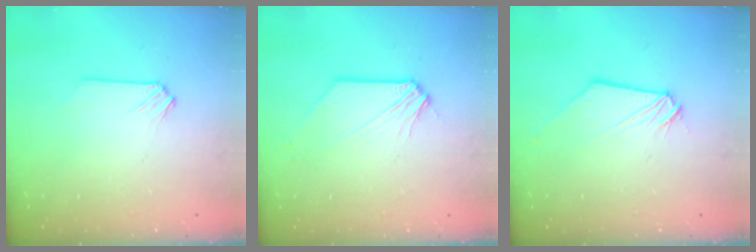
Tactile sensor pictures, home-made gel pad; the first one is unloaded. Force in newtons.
{"total": 1.6, "press": 1.6, "slide": 0.2}
{"total": 0.0}